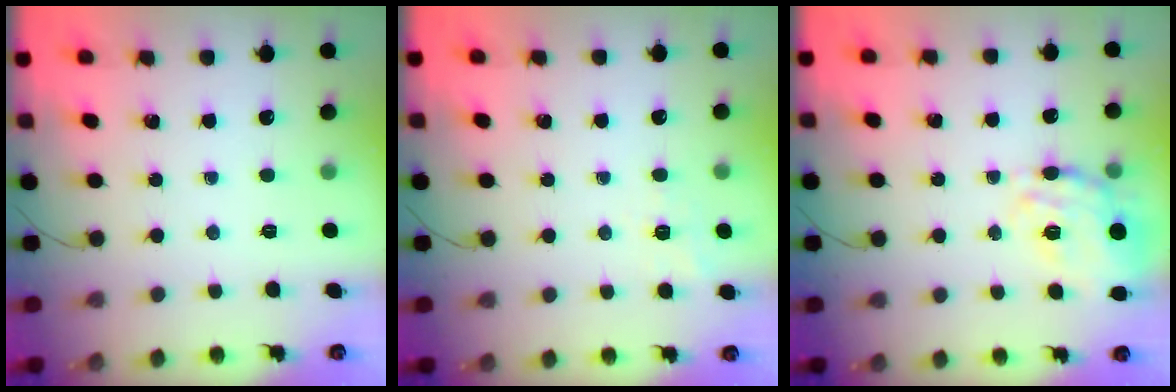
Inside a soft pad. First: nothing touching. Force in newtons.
{"total": 1.6, "press": 0.2, "slide": 1.6}
{"total": 16.8, "press": 16.7, "slide": 1.9}